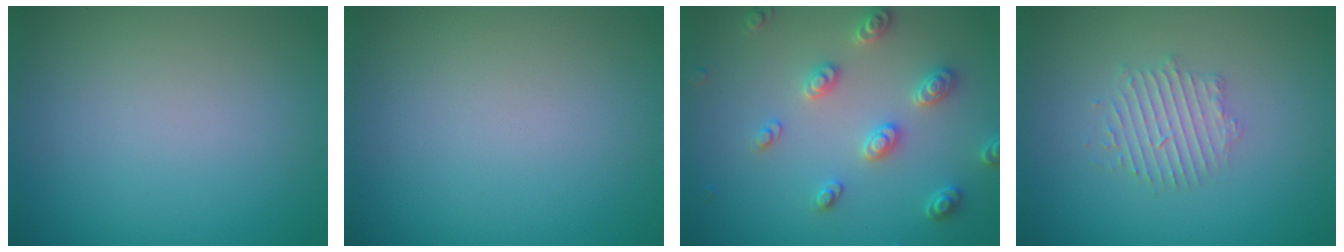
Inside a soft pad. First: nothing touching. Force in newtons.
{"total": 0.0}
{"total": 3.2, "press": 3.0, "slide": 0.9}
{"total": 2.4, "press": 2.4, "slide": 0.3}